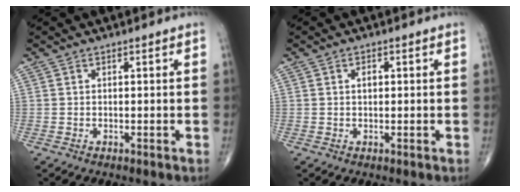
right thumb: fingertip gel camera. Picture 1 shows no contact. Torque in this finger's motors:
{"motor_torque": [-0.59, 0.71, 0.33, 0.28, 0.02]}